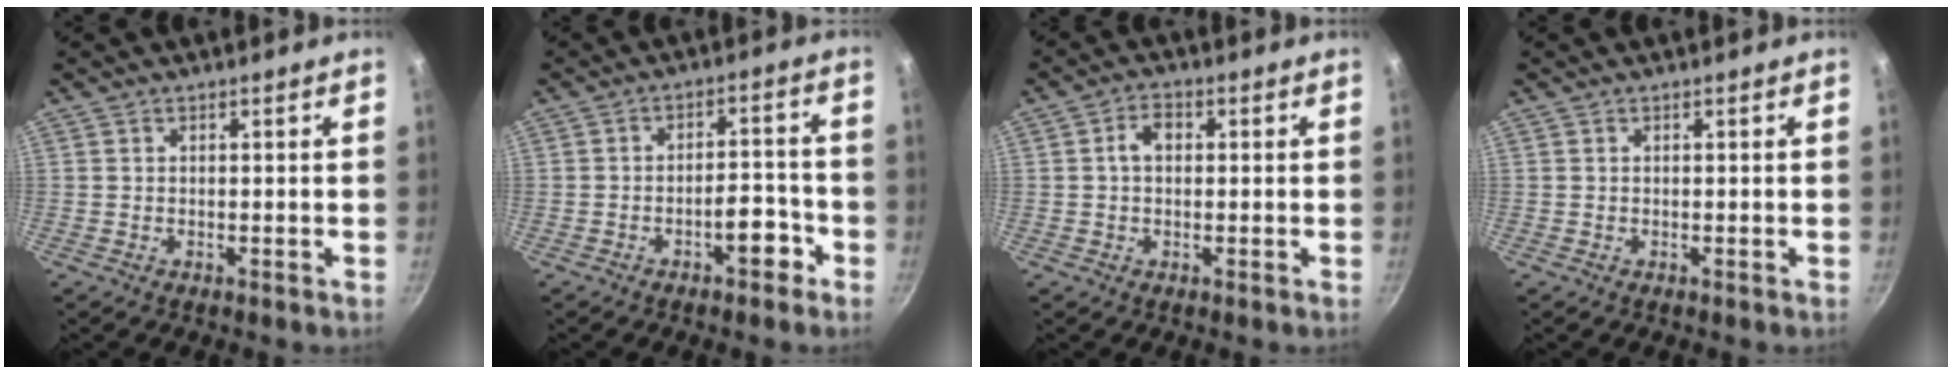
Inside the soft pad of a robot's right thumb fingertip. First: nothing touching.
{"total": 5.9, "force": [-3.3, 2.5, 4.2], "torque": [-0.035, 0.037, -0.042]}
{"total": 3.8, "force": [0.4, 2.6, 2.7], "torque": [-0.037, 0.011, 0.002]}
{"total": 0.0}